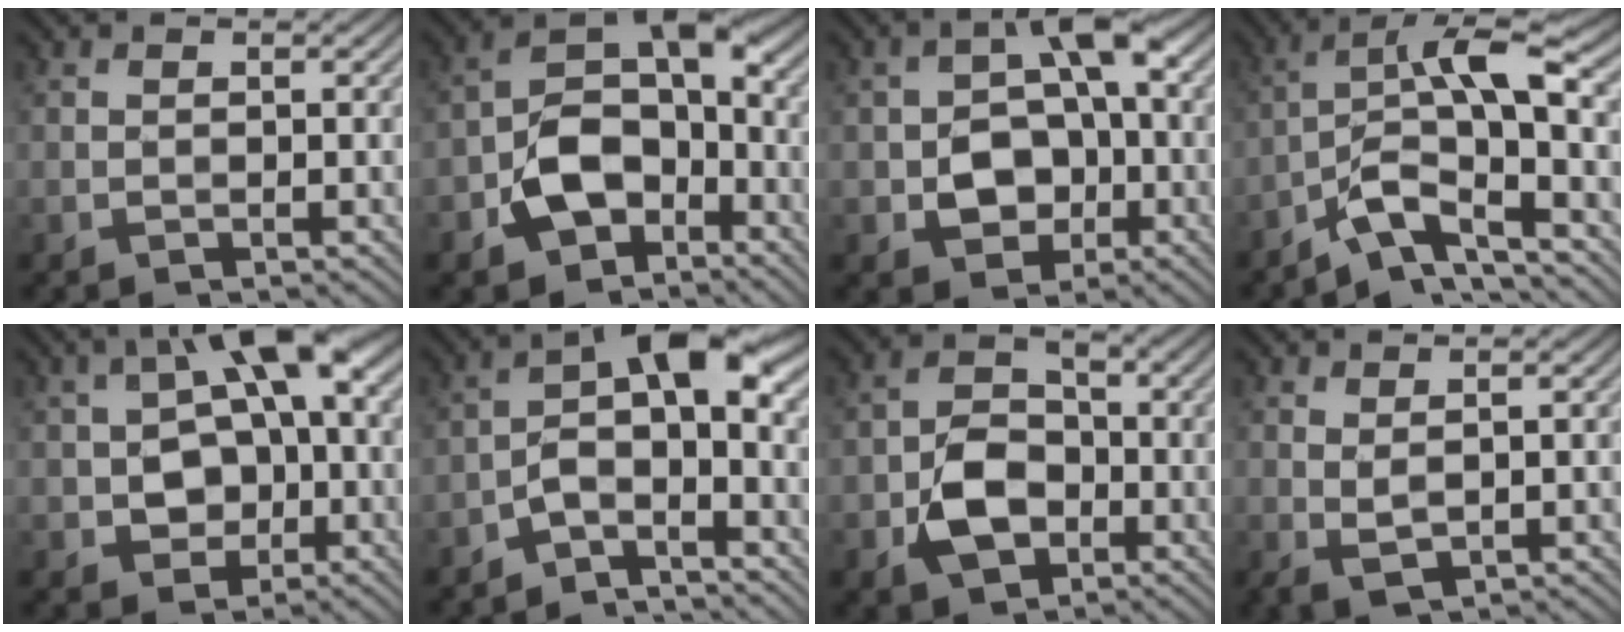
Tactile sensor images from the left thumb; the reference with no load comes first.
{"total": 9.7, "force": [-4.1, 6.2, 6.2], "torque": [-0.103, 0.000, -0.085]}
{"total": 7.8, "force": [-1.6, 5.4, 5.3], "torque": [-0.078, 0.003, -0.035]}
{"total": 9.6, "force": [-3.4, 2.8, 8.5], "torque": [-0.151, 0.009, -0.077]}
{"total": 9.8, "force": [-0.3, 6.4, 7.5], "torque": [-0.109, 0.010, -0.015]}
{"total": 7.1, "force": [-2.8, 2.6, 6.0], "torque": [-0.096, 0.015, -0.066]}
{"total": 6.6, "force": [-2.5, 4.5, 4.1], "torque": [-0.075, -0.002, -0.051]}
{"total": 1.8, "force": [0.8, 0.5, 1.5], "torque": [-0.039, -0.002, 0.018]}